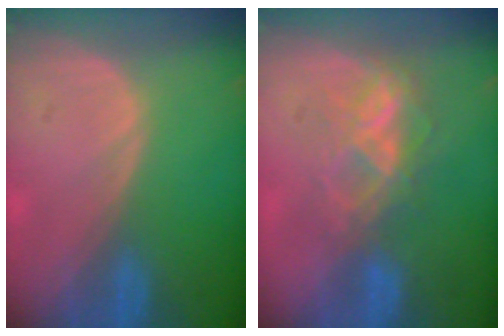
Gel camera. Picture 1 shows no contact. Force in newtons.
{"total": 6.8, "press": 6.1, "slide": 3.1}